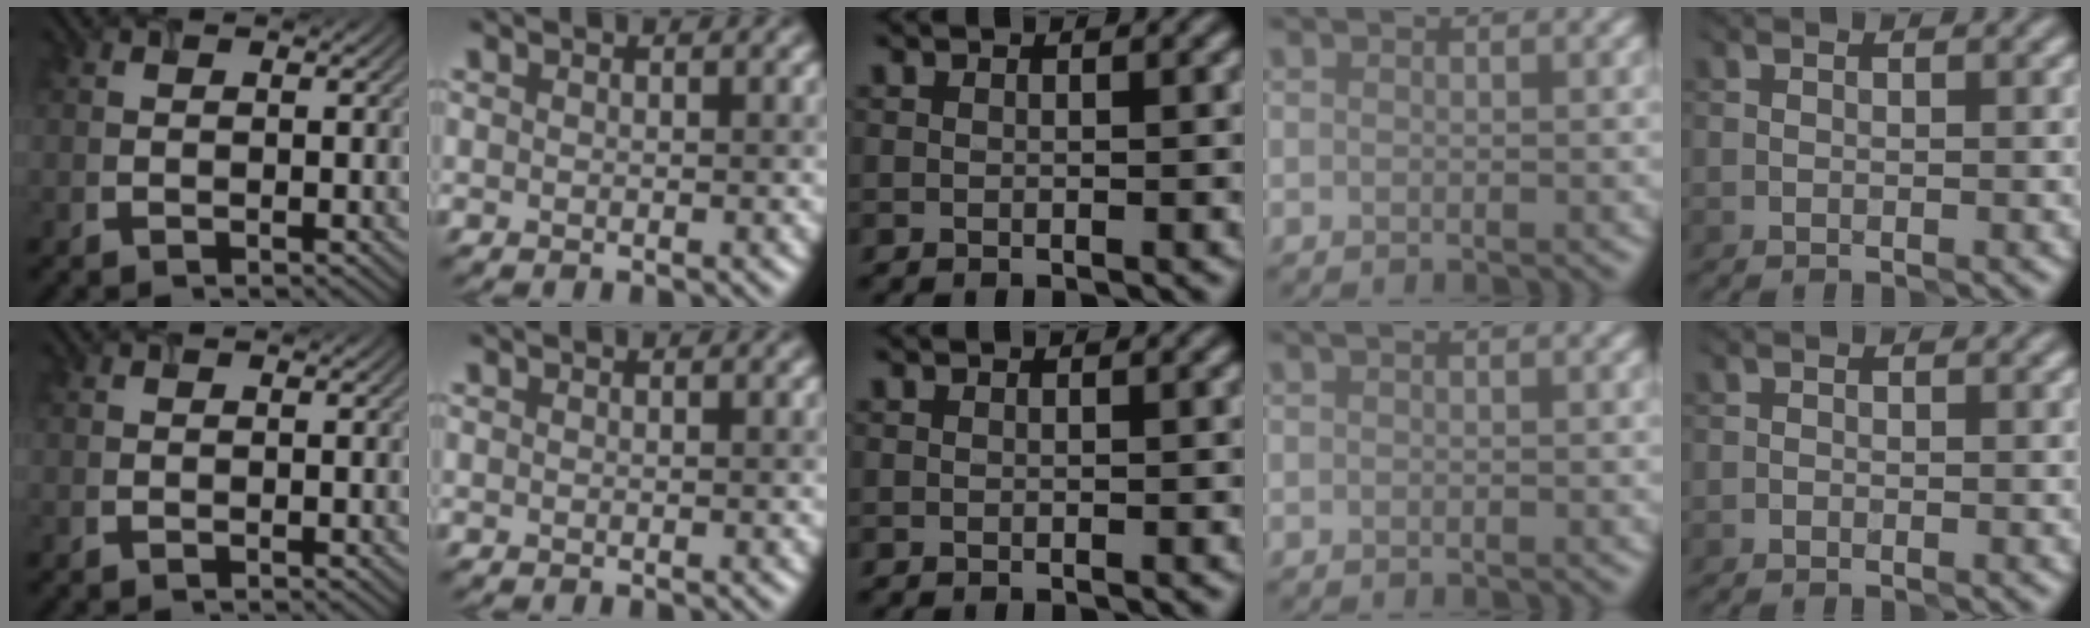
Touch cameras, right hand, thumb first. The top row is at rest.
{"little": {"total": 0.6, "force": [-0.5, -0.1, -0.3], "torque": [0.007, -0.002, -0.012]}}